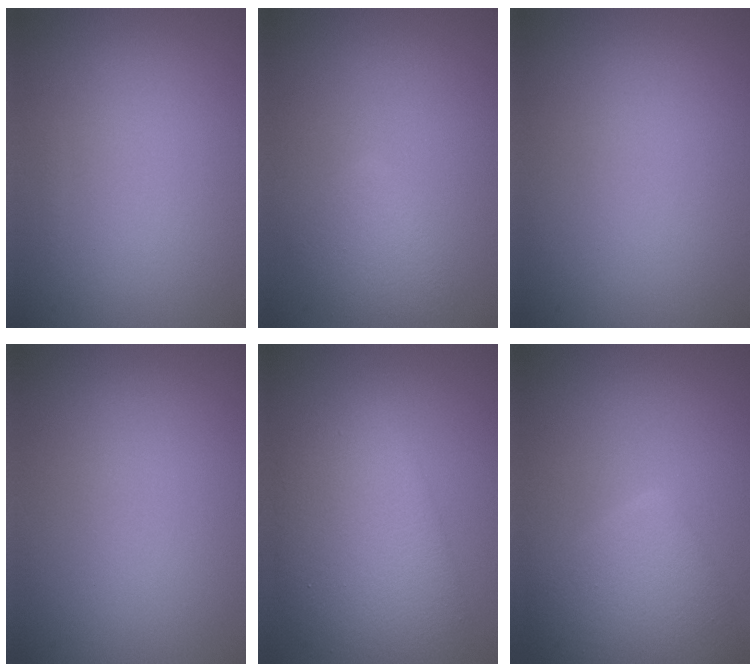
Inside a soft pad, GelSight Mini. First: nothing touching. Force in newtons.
{"total": 2.4, "press": 2.4, "slide": 0.1}
{"total": 0.0}
{"total": 0.0}
{"total": 6.7, "press": 6.7, "slide": 0.1}
{"total": 5.3, "press": 5.3, "slide": 0.3}